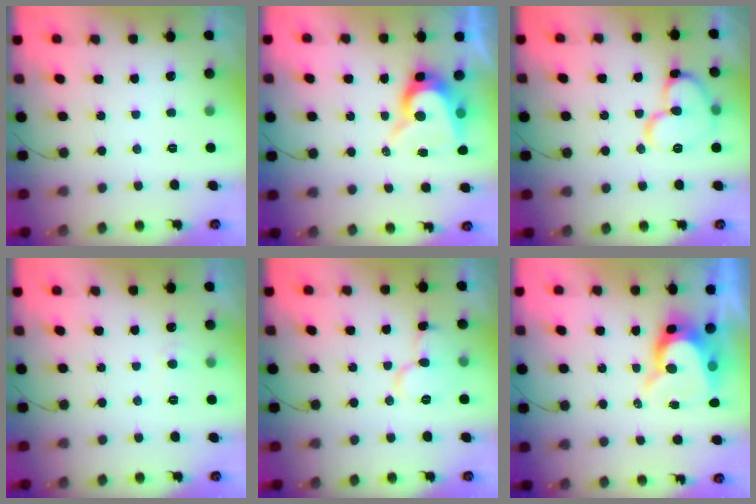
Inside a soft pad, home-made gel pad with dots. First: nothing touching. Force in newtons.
{"total": 10.0, "press": 10.0, "slide": 0.9}
{"total": 13.3, "press": 13.1, "slide": 2.1}
{"total": 3.7, "press": 3.7, "slide": 0.5}
{"total": 9.4, "press": 9.4, "slide": 1.0}
{"total": 9.8, "press": 9.7, "slide": 0.7}